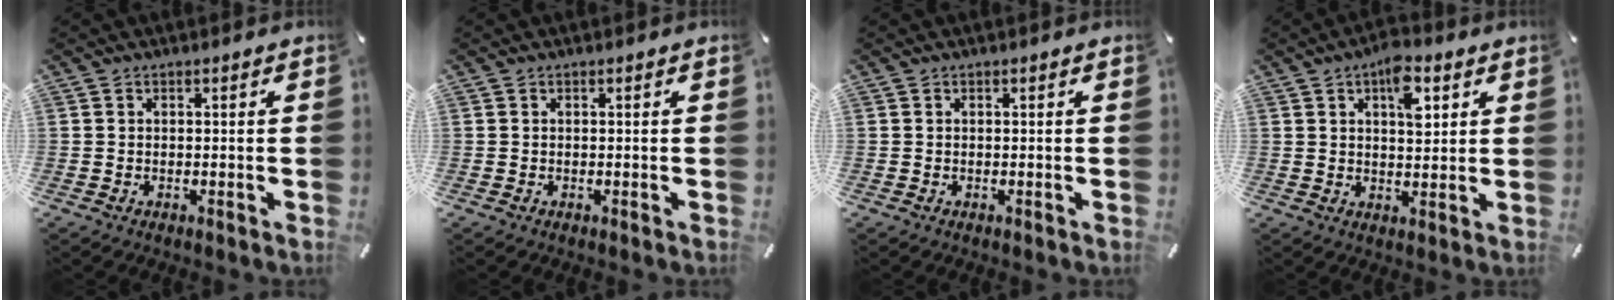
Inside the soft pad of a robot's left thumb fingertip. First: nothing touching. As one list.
[{"total": 0.0}, {"total": 0.0}, {"total": 8.4, "force": [3.3, 4.4, 6.3], "torque": [-0.081, -0.008, 0.052]}]